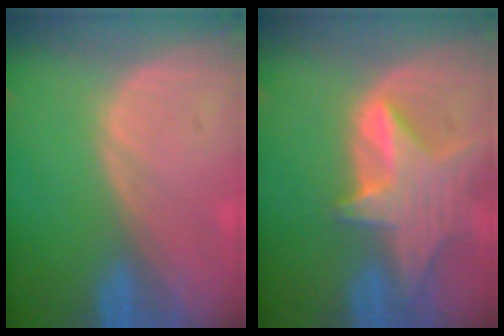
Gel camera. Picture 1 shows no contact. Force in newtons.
{"total": 8.0, "press": 7.3, "slide": 3.2}